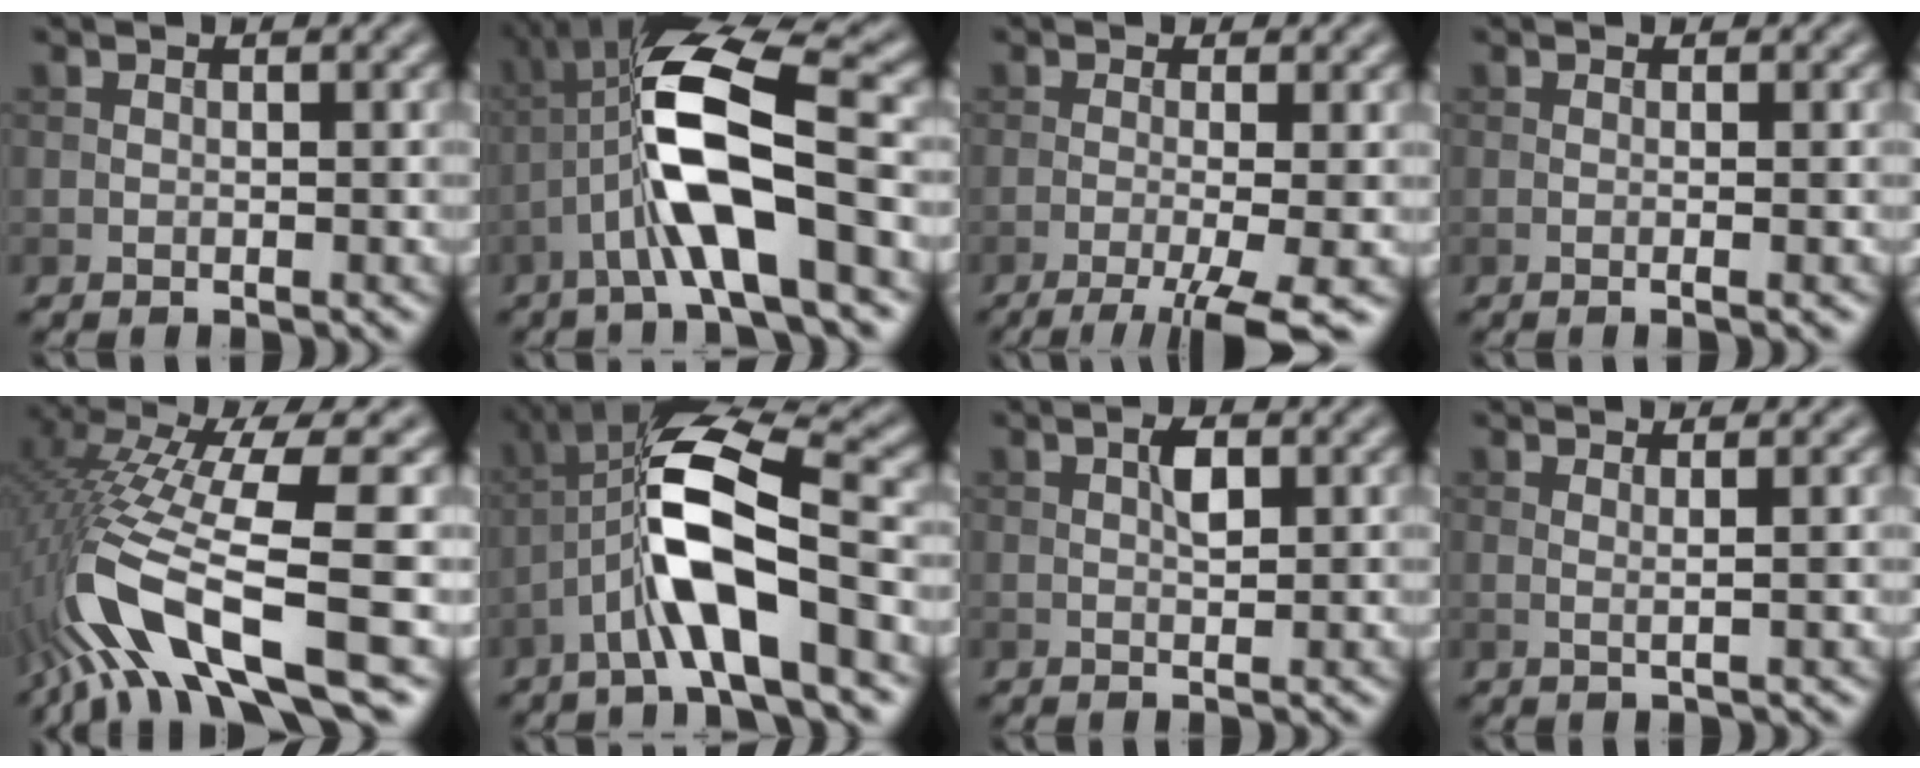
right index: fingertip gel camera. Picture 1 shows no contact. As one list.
[{"total": 9.7, "force": [-2.1, 2.4, 9.2], "torque": [-0.184, 0.016, -0.042]}, {"total": 6.5, "force": [-3.1, 1.4, 5.6], "torque": [-0.079, -0.010, -0.052]}, {"total": 1.5, "force": [-0.1, 0.5, 1.4], "torque": [-0.016, -0.002, -0.009]}, {"total": 12.9, "force": [-4.4, 3.3, 11.7], "torque": [-0.226, 0.006, -0.069]}, {"total": 9.3, "force": [-2.9, 2.4, 8.5], "torque": [-0.168, 0.015, -0.059]}, {"total": 1.9, "force": [0.5, 0.7, 1.7], "torque": [-0.032, 0.002, 0.009]}, {"total": 1.4, "force": [0.5, 0.4, 1.2], "torque": [-0.019, 0.000, 0.000]}]